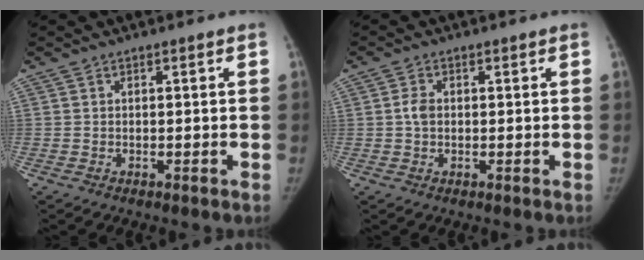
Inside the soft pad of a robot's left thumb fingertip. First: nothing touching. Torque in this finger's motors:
{"motor_torque": [0.21, 0.13, -0.46, -0.48, -0.16]}